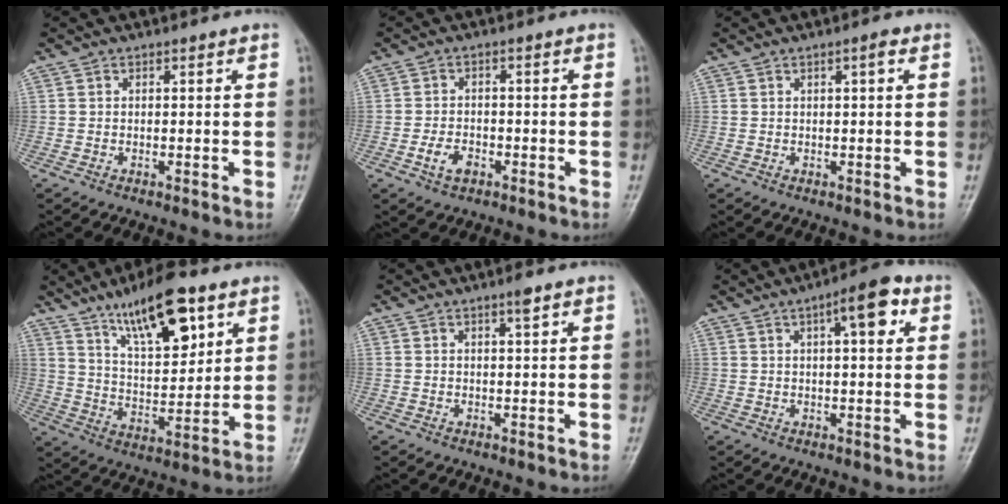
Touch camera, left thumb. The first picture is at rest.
{"total": 3.9, "force": [-1.8, 2.5, 2.4], "torque": [-0.043, 0.012, -0.033]}
{"total": 1.6, "force": [0.6, 0.3, 1.4], "torque": [-0.023, 0.003, 0.007]}
{"total": 16.1, "force": [9.4, 5.9, 11.7], "torque": [-0.160, -0.044, 0.162]}
{"total": 1.8, "force": [1.1, 0.2, 1.4], "torque": [-0.023, -0.005, 0.019]}
{"total": 7.9, "force": [3.2, 2.6, 6.8], "torque": [-0.085, 0.003, 0.040]}